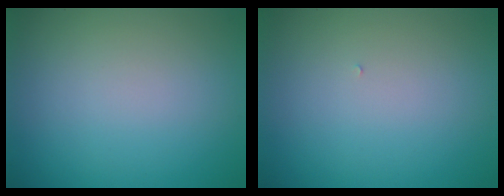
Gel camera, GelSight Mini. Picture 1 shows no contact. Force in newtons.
{"total": 0.0}